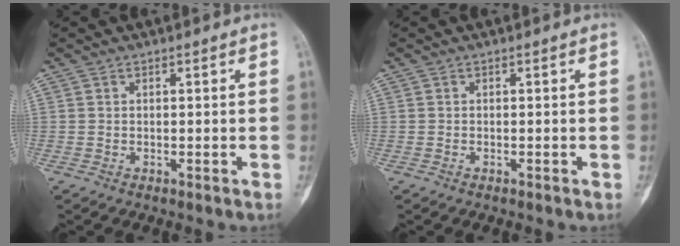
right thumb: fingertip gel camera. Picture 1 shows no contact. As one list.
[{"total": 0.0}]